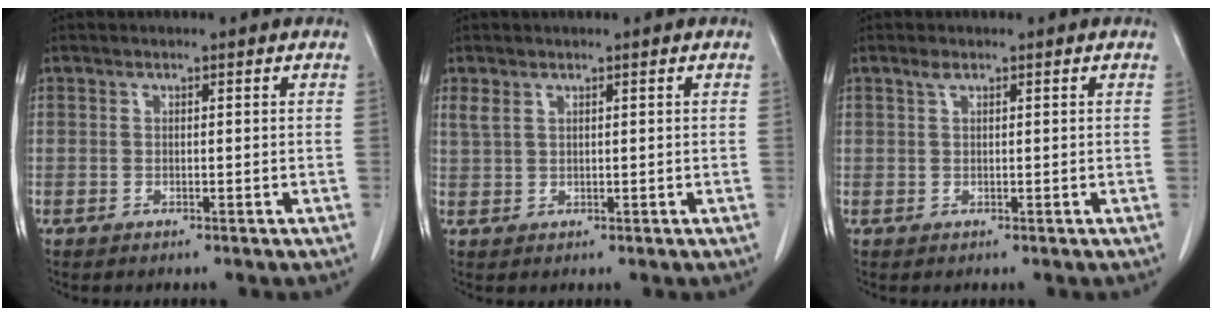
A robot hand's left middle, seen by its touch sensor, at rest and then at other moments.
{"total": 1.6, "force": [1.0, 0.8, 0.8], "torque": [-0.022, 0.010, 0.028]}
{"total": 1.5, "force": [1.1, 0.4, 1.0], "torque": [-0.019, 0.004, 0.022]}